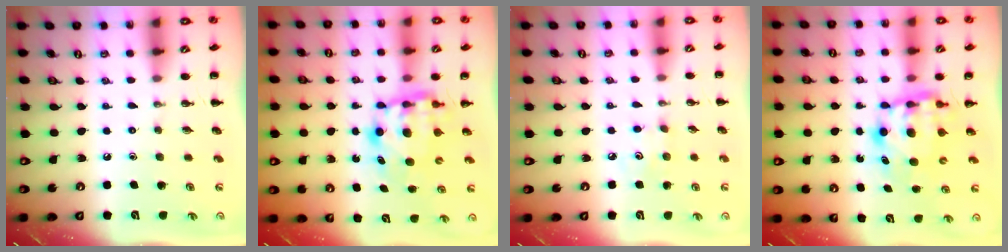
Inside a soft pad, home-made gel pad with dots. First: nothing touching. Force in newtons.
{"total": 6.8, "press": 6.8, "slide": 1.0}
{"total": 4.7, "press": 4.6, "slide": 1.0}
{"total": 6.8, "press": 6.8, "slide": 1.0}